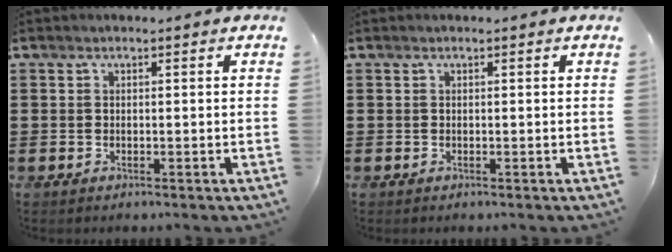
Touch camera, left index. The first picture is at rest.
{"total": 0.0}